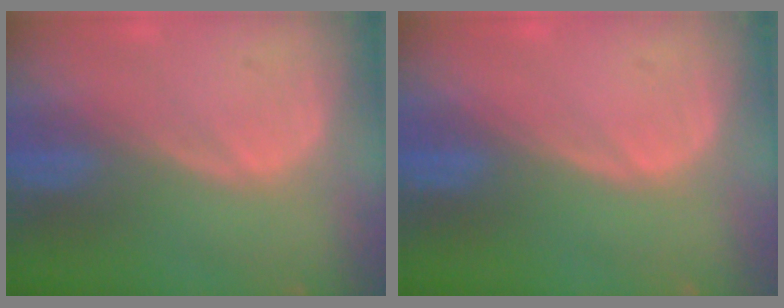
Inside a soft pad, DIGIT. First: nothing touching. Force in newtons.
{"total": 0.0}